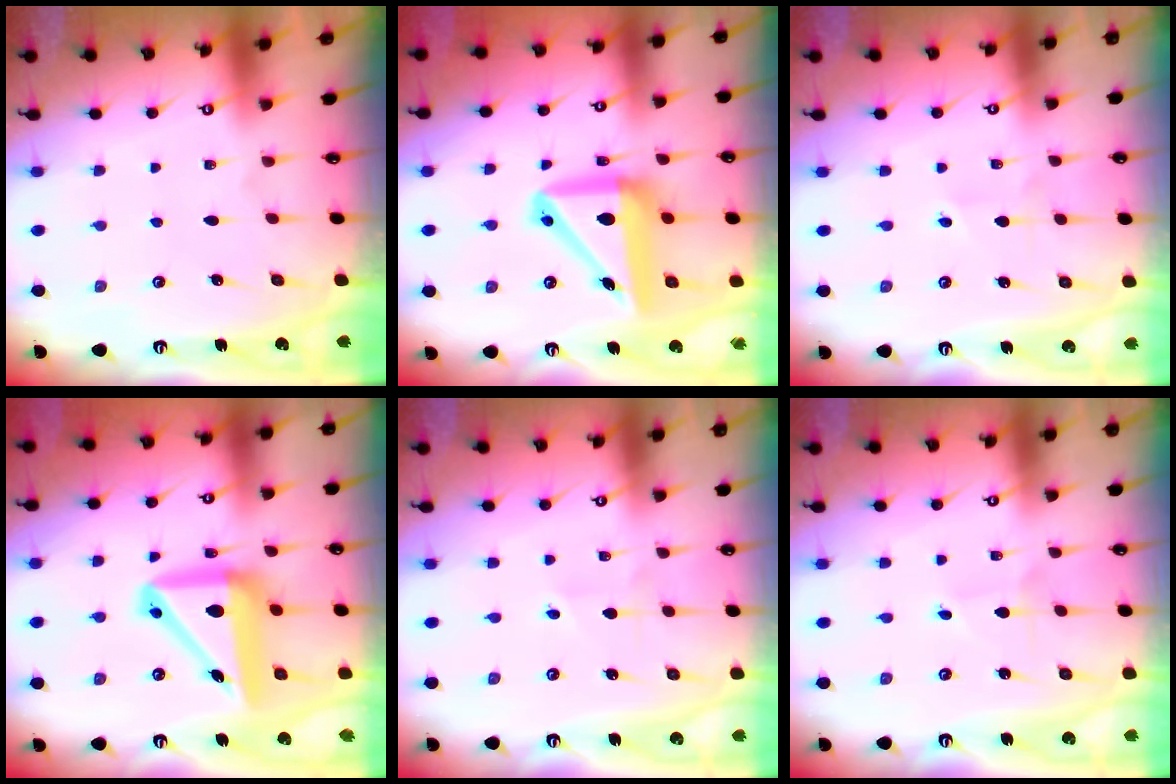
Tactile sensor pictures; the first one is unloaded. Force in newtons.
{"total": 14.1, "press": 13.8, "slide": 2.9}
{"total": 1.5, "press": 1.5, "slide": 0.2}
{"total": 13.9, "press": 13.7, "slide": 2.4}
{"total": 1.5, "press": 1.5, "slide": 0.2}
{"total": 0.7, "press": 0.7, "slide": 0.0}